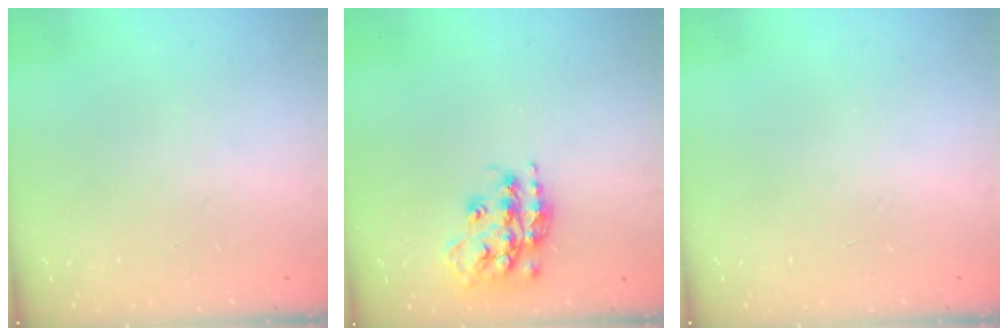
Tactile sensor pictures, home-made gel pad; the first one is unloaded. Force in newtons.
{"total": 16.3, "press": 16.3, "slide": 0.8}
{"total": 0.0}